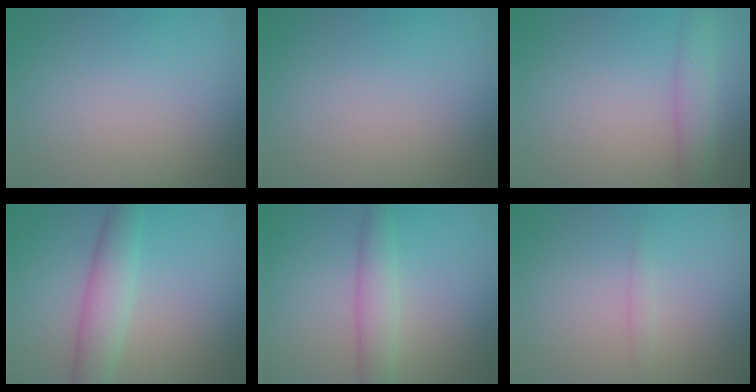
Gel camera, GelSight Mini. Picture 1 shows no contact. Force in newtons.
{"total": 0.0}
{"total": 3.0, "press": 3.0, "slide": 0.1}
{"total": 4.2, "press": 4.2, "slide": 0.4}
{"total": 3.0, "press": 3.0, "slide": 0.1}
{"total": 0.7, "press": 0.7, "slide": 0.1}